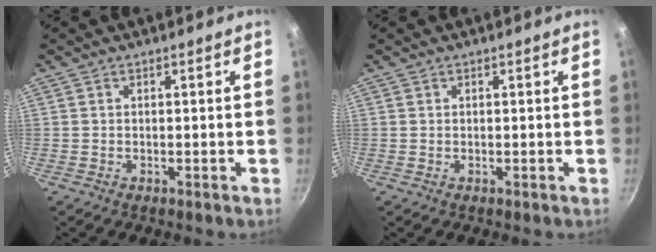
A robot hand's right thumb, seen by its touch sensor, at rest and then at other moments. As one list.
[{"total": 0.0}]